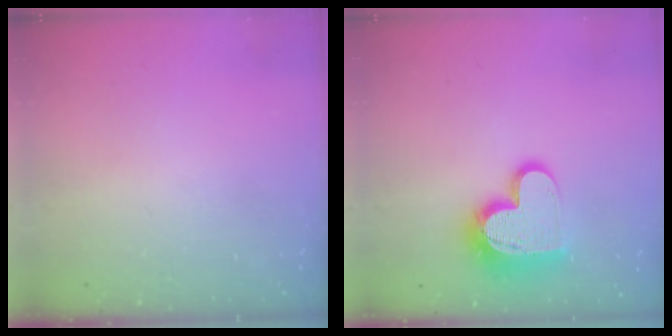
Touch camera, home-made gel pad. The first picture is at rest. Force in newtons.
{"total": 14.7, "press": 14.6, "slide": 1.1}